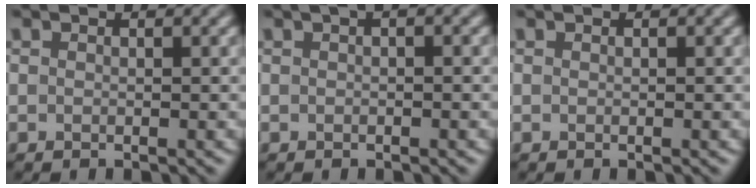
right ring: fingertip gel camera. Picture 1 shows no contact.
{"total": 1.2, "force": [0.5, 0.5, 1.0], "torque": [-0.017, 0.009, 0.004]}
{"total": 0.0}